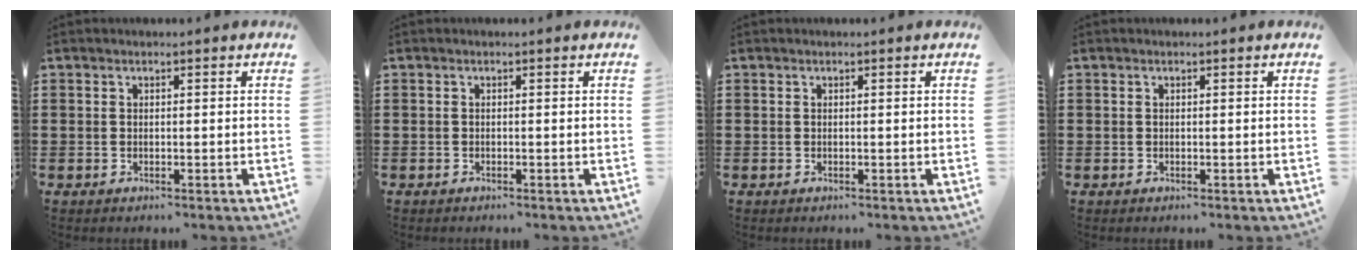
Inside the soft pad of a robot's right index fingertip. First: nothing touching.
{"total": 0.0}
{"total": 0.0}
{"total": 0.0}